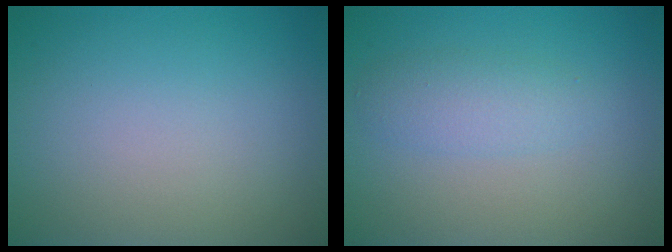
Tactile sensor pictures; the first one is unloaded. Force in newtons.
{"total": 2.3, "press": 2.3, "slide": 0.2}